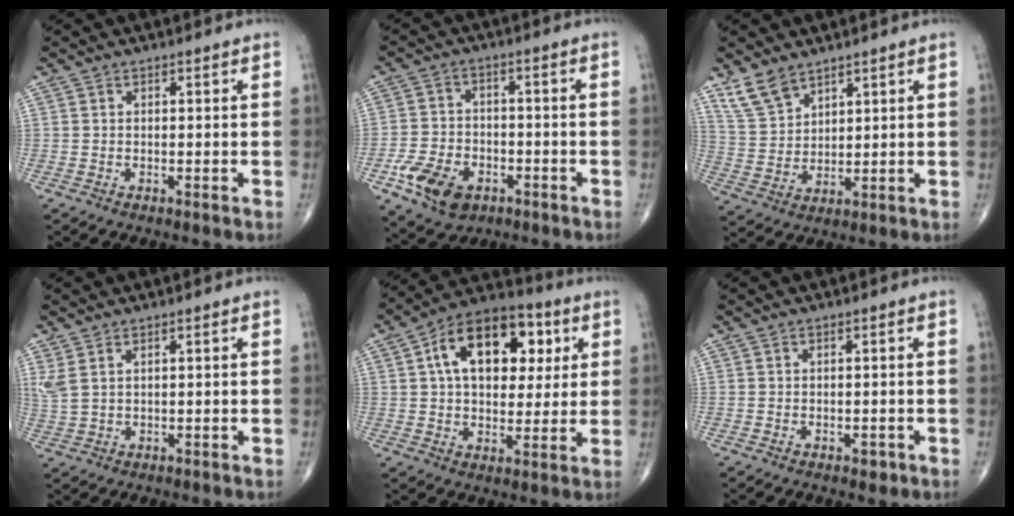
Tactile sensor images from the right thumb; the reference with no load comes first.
{"total": 10.5, "force": [-4.8, 7.2, 6.1], "torque": [-0.100, 0.020, -0.078]}
{"total": 7.1, "force": [5.4, 3.5, 2.9], "torque": [-0.049, -0.022, 0.119]}
{"total": 3.6, "force": [1.8, 1.6, 2.7], "torque": [-0.076, 0.003, 0.048]}
{"total": 18.3, "force": [5.2, 11.2, 13.5], "torque": [-0.171, 0.011, 0.076]}
{"total": 1.5, "force": [-0.6, 0.9, 1.0], "torque": [-0.007, 0.001, -0.006]}